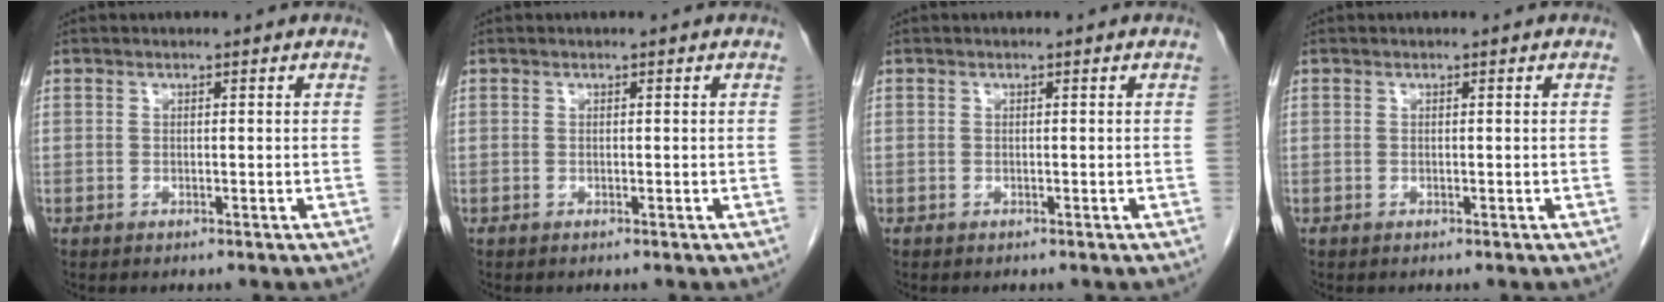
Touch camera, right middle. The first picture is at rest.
{"total": 0.0}
{"total": 0.0}
{"total": 0.0}